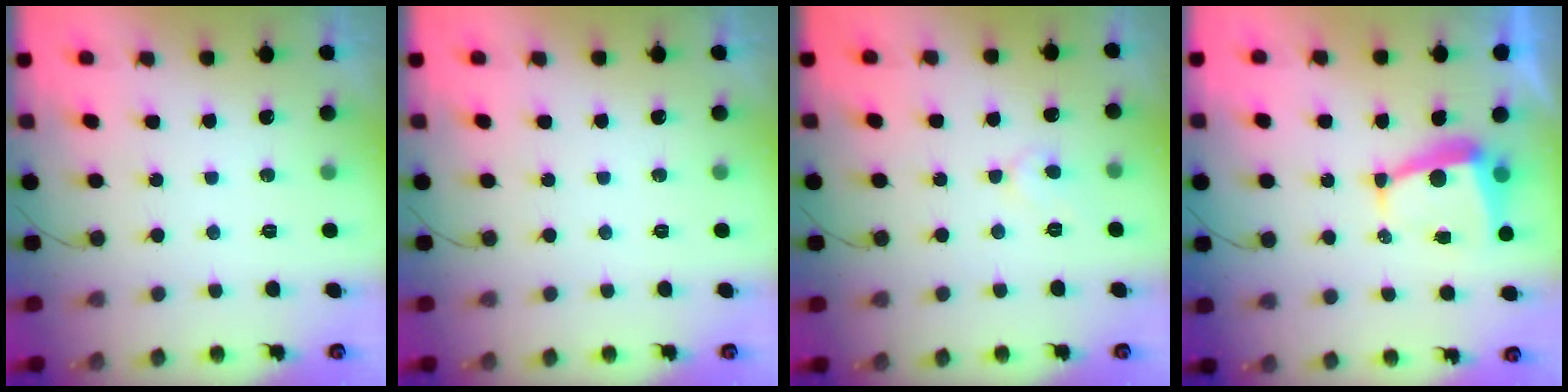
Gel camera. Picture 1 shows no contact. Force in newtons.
{"total": 0.0}
{"total": 4.7, "press": 4.7, "slide": 0.5}
{"total": 6.4, "press": 6.4, "slide": 0.6}